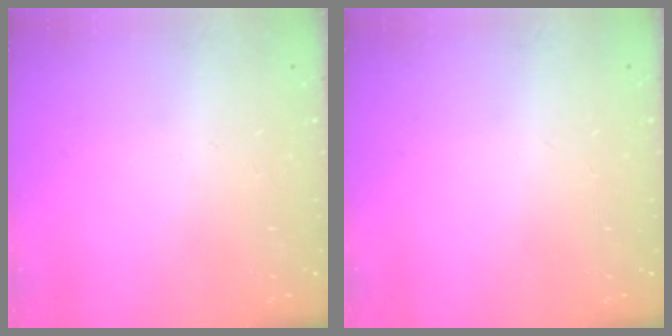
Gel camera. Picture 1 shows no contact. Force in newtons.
{"total": 0.0}